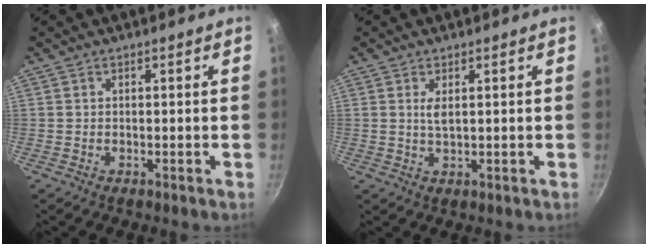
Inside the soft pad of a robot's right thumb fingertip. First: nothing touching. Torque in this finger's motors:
{"motor_torque": [0.59, 0.59, 0.43, 0.00, 0.04]}